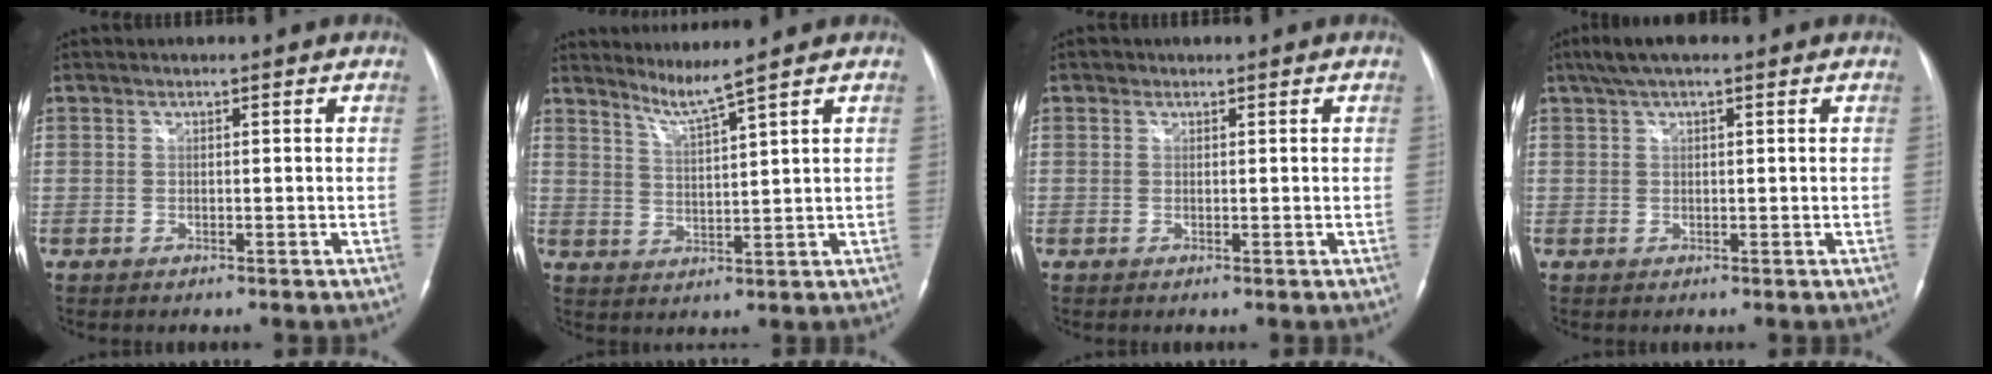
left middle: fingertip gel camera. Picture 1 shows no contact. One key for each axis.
{"total": 4.2, "fx": 3.5, "fy": -1.8, "fz": 1.5, "tx": -0.035, "ty": -0.019, "tz": 0.074}
{"total": 0.5, "fx": 0.4, "fy": 0.3, "fz": 0.0, "tx": -0.003, "ty": 0.001, "tz": 0.006}
{"total": 4.9, "fx": 3.4, "fy": 1.4, "fz": 3.3, "tx": -0.067, "ty": 0.032, "tz": 0.060}